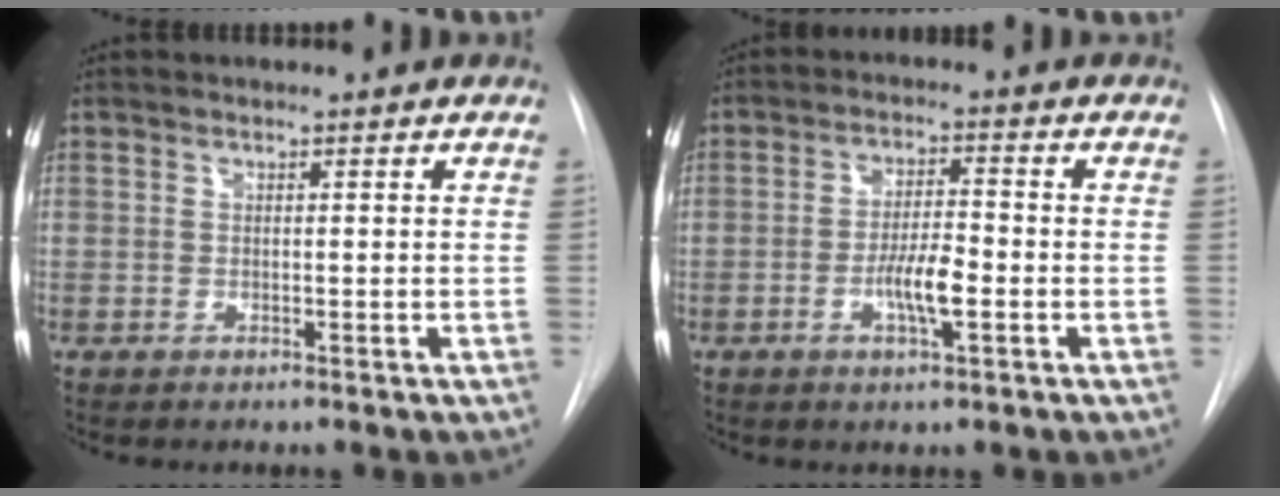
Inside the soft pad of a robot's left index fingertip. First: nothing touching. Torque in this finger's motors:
{"motor_torque": [1.04, 0.34, 0.15, 0.04]}